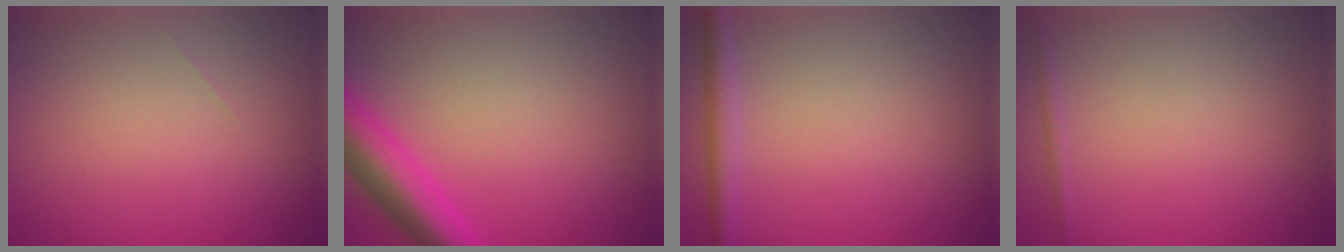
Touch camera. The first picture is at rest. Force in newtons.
{"total": 5.3, "press": 5.3, "slide": 0.2}
{"total": 2.0, "press": 2.0, "slide": 0.1}
{"total": 0.6, "press": 0.6, "slide": 0.0}